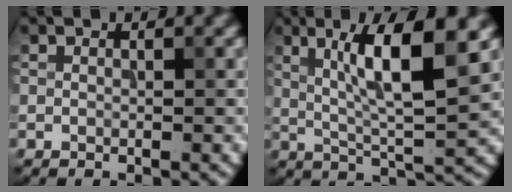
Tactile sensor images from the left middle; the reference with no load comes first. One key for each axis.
{"total": 7.6, "fx": 2.4, "fy": 1.2, "fz": 7.2, "tx": -0.120, "ty": 0.001, "tz": 0.051}